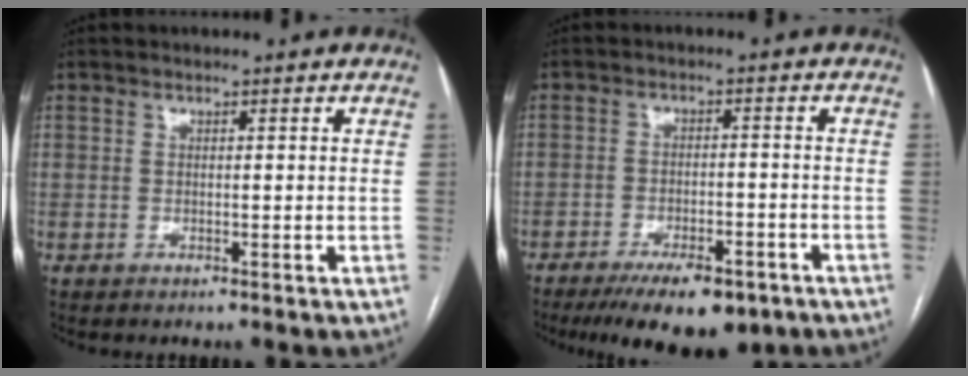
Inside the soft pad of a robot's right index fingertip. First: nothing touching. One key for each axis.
{"total": 11.7, "fx": -8.2, "fy": 3.8, "fz": 7.3, "tx": -0.106, "ty": -0.009, "tz": -0.123}